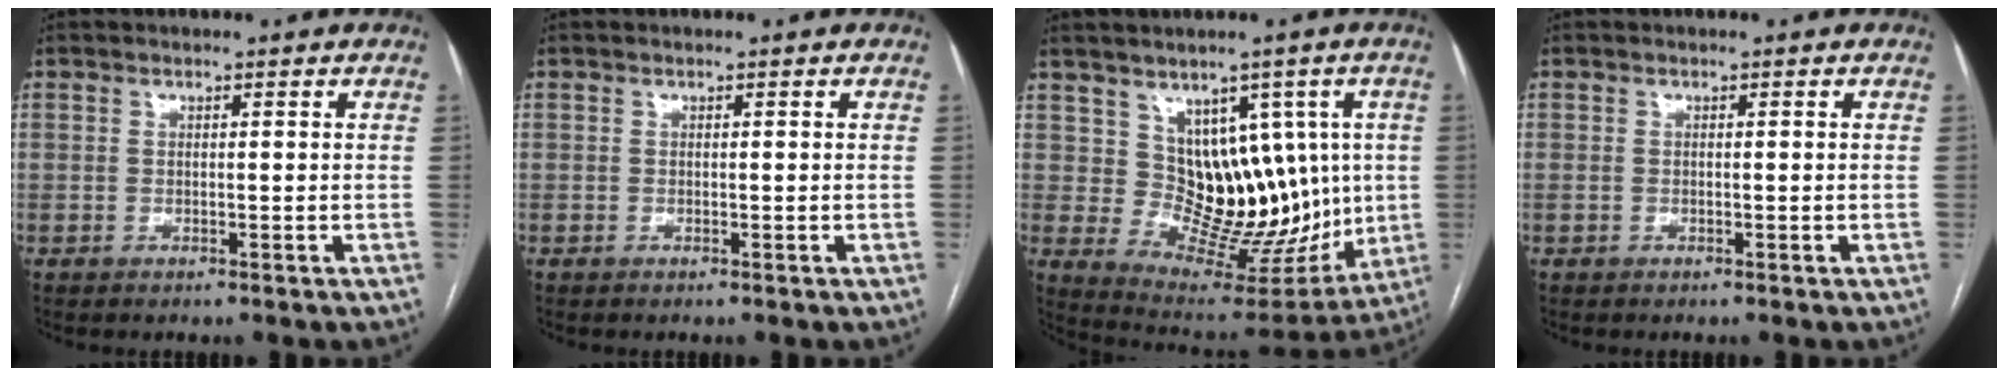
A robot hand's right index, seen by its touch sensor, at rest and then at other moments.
{"total": 0.0}
{"total": 12.9, "force": [2.5, 9.0, 8.9], "torque": [-0.099, 0.020, 0.069]}
{"total": 0.0}